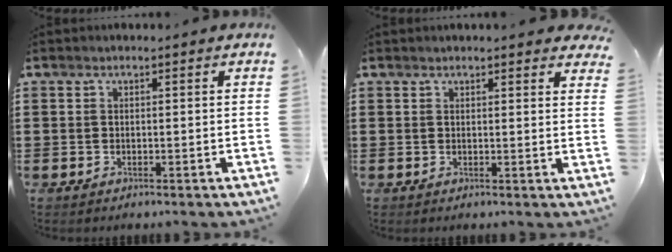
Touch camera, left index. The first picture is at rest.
{"total": 1.8, "force": [1.7, 0.2, 0.7], "torque": [-0.009, -0.001, 0.030]}